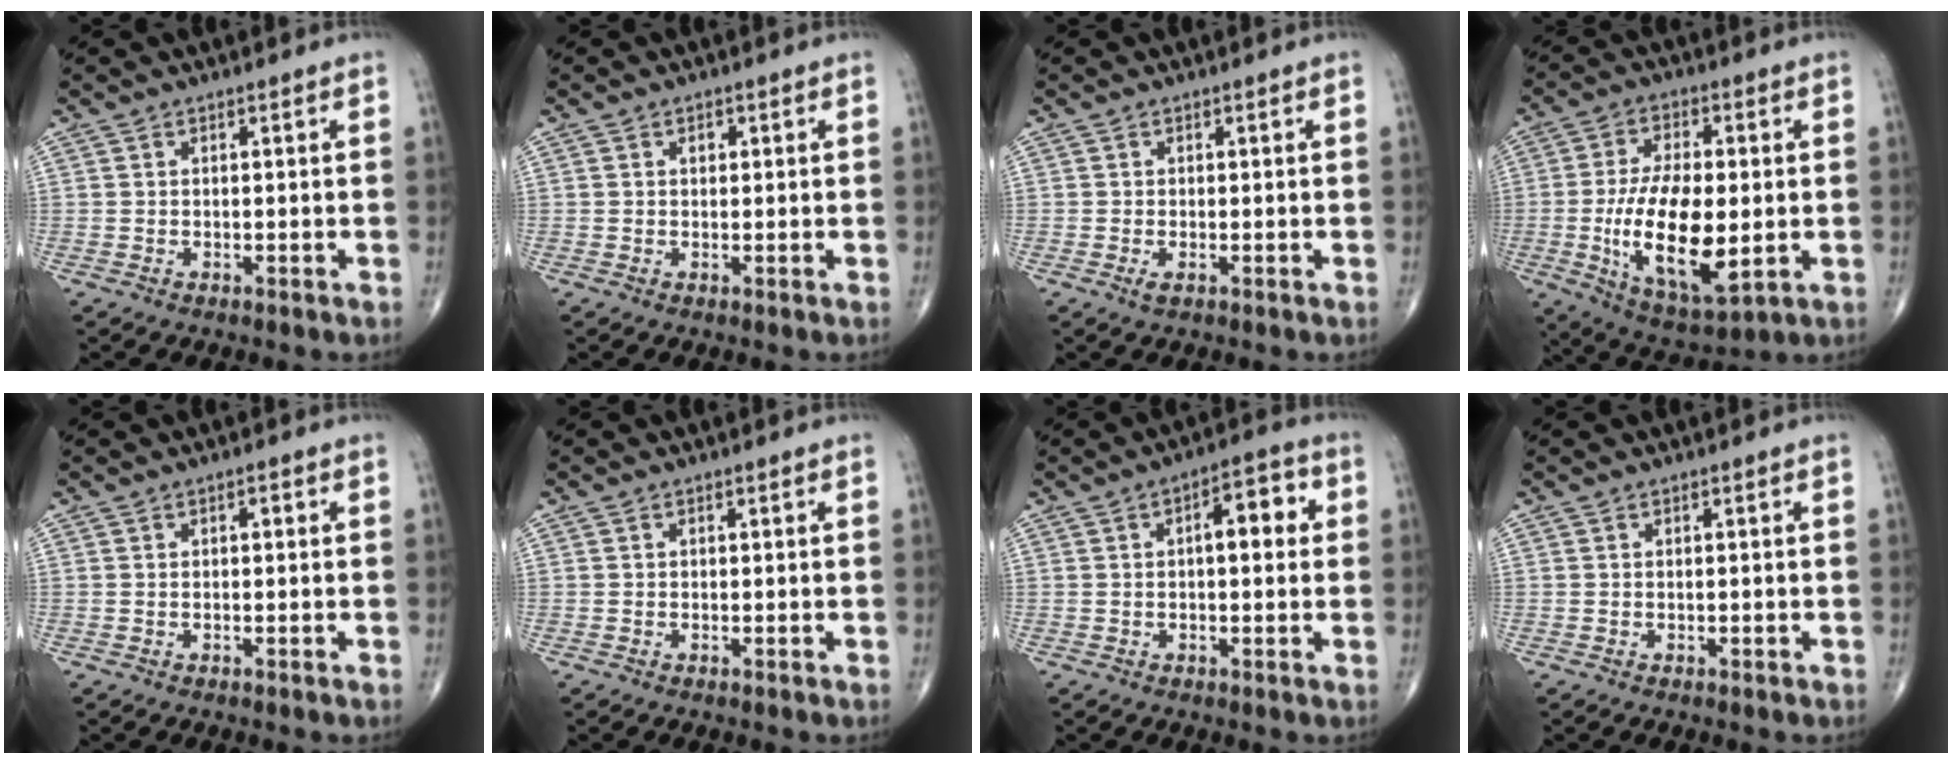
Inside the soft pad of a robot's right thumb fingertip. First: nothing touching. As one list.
[{"total": 0.9, "force": [0.4, 0.7, 0.5], "torque": [-0.005, 0.000, 0.005]}, {"total": 1.1, "force": [-0.4, 0.4, 1.0], "torque": [-0.022, -0.003, -0.009]}, {"total": 17.4, "force": [-2.1, 7.6, 15.5], "torque": [-0.274, -0.008, -0.026]}, {"total": 0.8, "force": [0.2, 0.4, 0.7], "torque": [-0.005, 0.003, 0.000]}, {"total": 0.0}, {"total": 7.3, "force": [1.2, 3.2, 6.4], "torque": [-0.070, 0.021, 0.010]}, {"total": 0.0}]